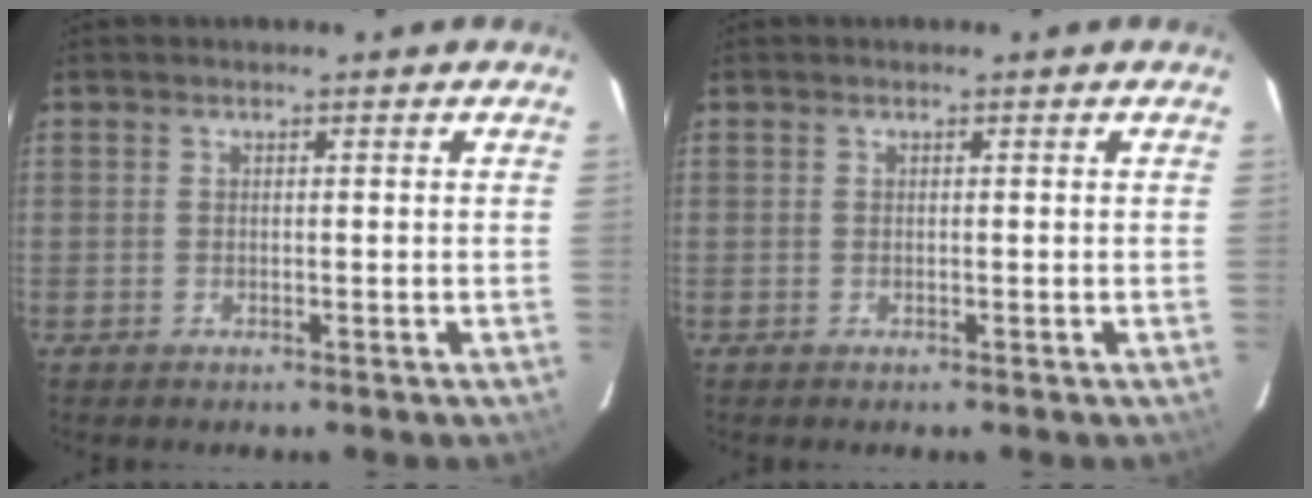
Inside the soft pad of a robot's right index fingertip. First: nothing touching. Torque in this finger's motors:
{"motor_torque": [0.12, 0.16, -0.02, 0.01]}